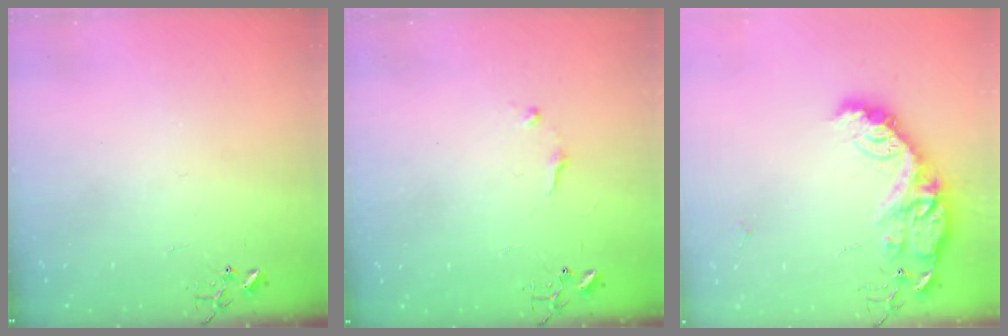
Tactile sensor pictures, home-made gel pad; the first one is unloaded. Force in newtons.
{"total": 6.5, "press": 6.5, "slide": 0.8}
{"total": 16.9, "press": 16.9, "slide": 0.5}